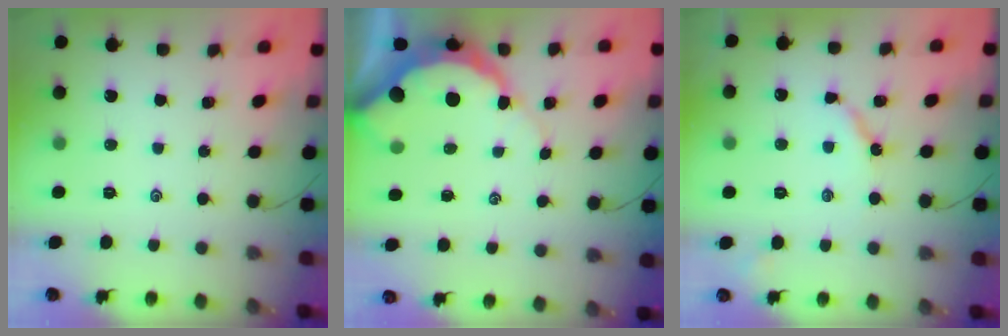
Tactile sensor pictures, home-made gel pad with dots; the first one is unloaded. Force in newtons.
{"total": 7.9, "press": 7.8, "slide": 0.8}
{"total": 5.3, "press": 5.3, "slide": 0.5}